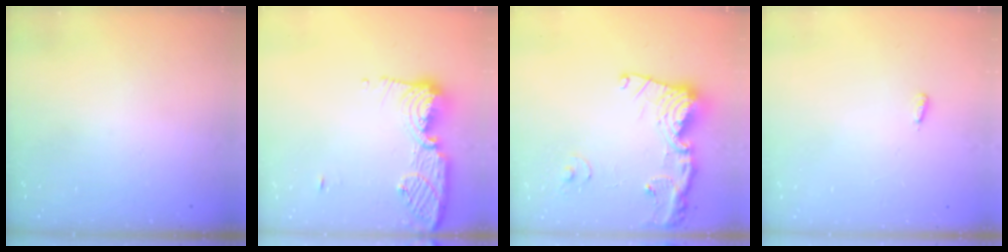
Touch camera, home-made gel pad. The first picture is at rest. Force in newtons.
{"total": 12.0, "press": 12.0, "slide": 1.1}
{"total": 17.6, "press": 17.5, "slide": 2.0}
{"total": 2.7, "press": 2.6, "slide": 0.9}